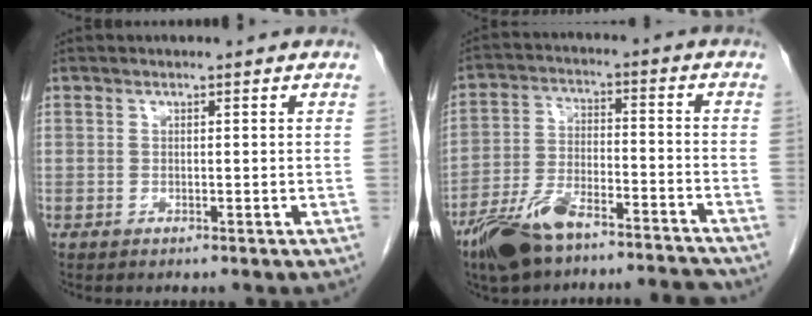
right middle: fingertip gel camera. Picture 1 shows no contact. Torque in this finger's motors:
{"motor_torque": [1.07, -1.07, 0.12, 0.09]}